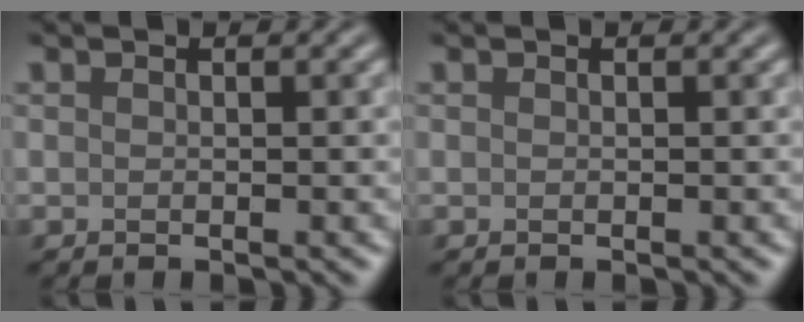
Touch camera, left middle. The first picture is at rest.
{"total": 0.0}